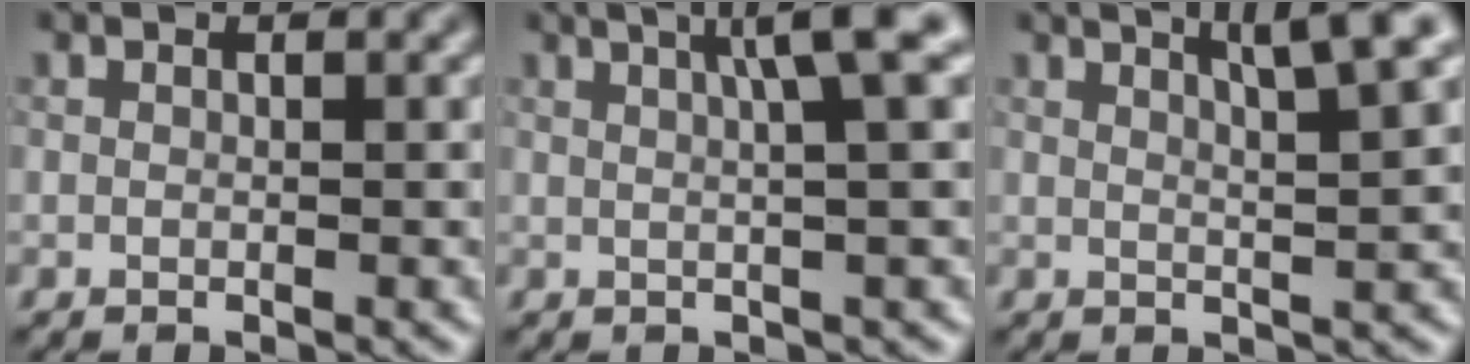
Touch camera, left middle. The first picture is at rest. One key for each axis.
{"total": 4.7, "fx": 1.7, "fy": 0.6, "fz": 4.3, "tx": -0.053, "ty": 0.014, "tz": 0.025}
{"total": 4.5, "fx": 2.7, "fy": 0.5, "fz": 3.5, "tx": -0.042, "ty": 0.010, "tz": 0.039}